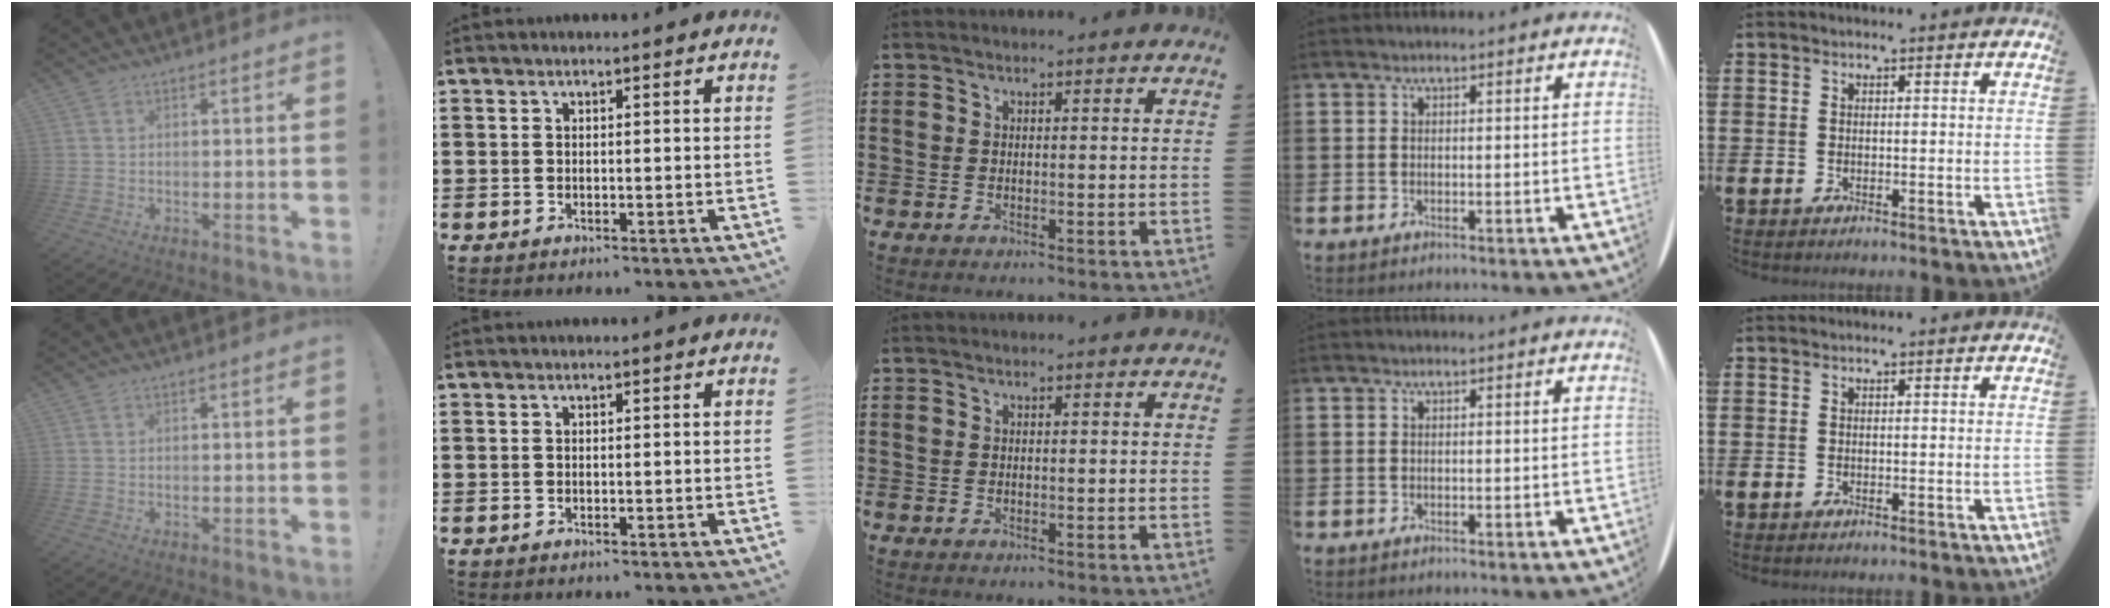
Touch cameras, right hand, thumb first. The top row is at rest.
{}